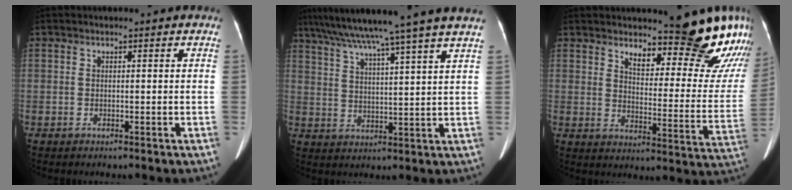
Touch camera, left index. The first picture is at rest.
{"total": 19.1, "force": [16.1, -2.1, 10.0], "torque": [-0.174, 0.006, 0.229]}
{"total": 17.7, "force": [15.4, 3.2, 8.2], "torque": [-0.083, -0.077, 0.183]}